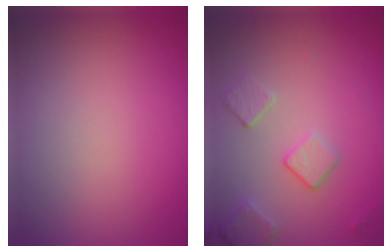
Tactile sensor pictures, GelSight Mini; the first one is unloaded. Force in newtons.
{"total": 2.6, "press": 2.5, "slide": 0.8}